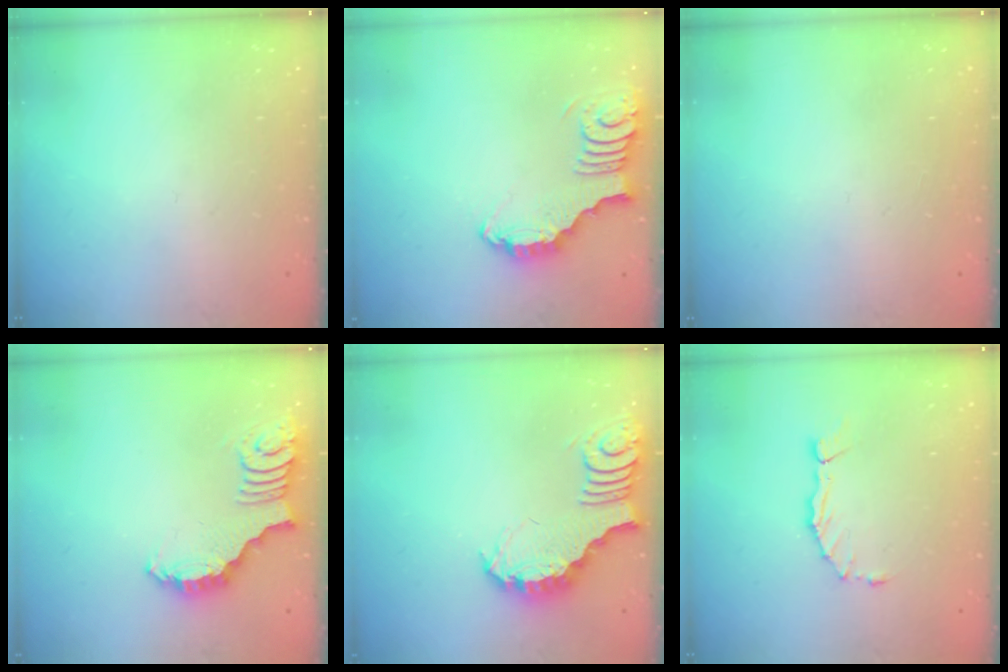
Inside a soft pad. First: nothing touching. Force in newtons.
{"total": 3.0, "press": 2.9, "slide": 0.3}
{"total": 0.0}
{"total": 2.6, "press": 2.5, "slide": 0.5}
{"total": 3.8, "press": 3.7, "slide": 0.6}
{"total": 1.7, "press": 1.6, "slide": 0.1}